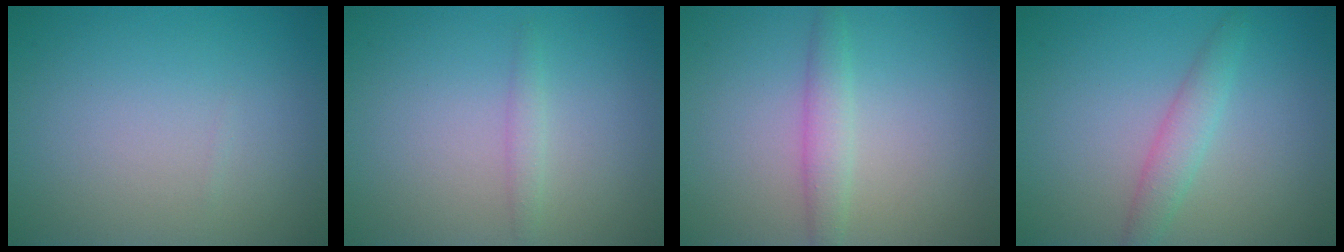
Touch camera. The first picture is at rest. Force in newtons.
{"total": 1.0, "press": 1.0, "slide": 0.1}
{"total": 2.2, "press": 2.2, "slide": 0.1}
{"total": 2.3, "press": 2.3, "slide": 0.2}